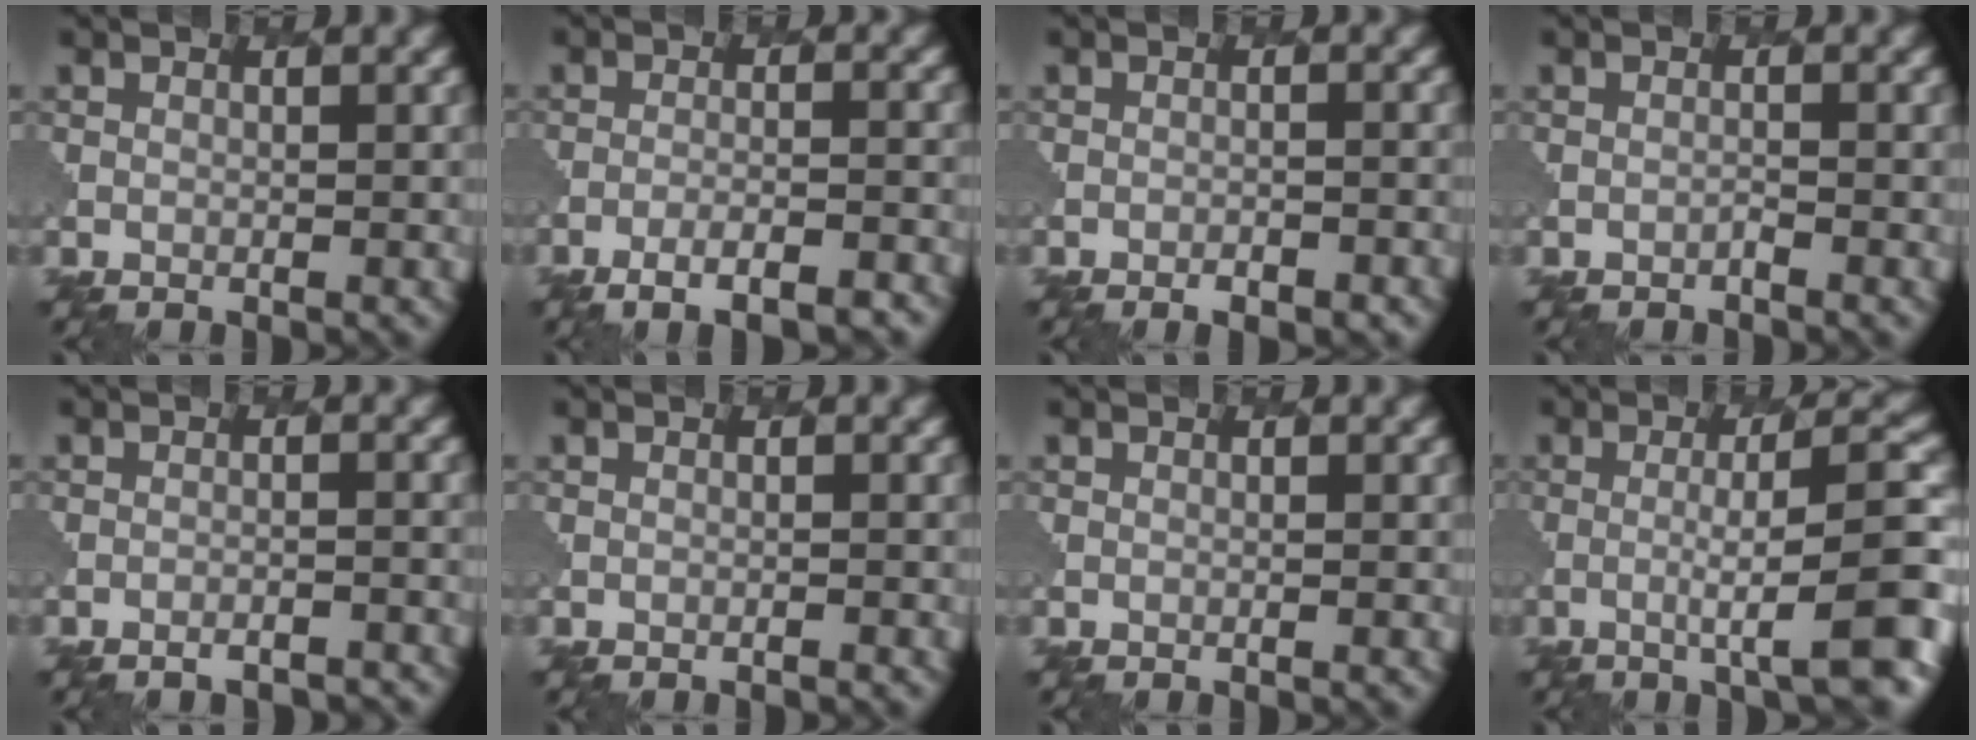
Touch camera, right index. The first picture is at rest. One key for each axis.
{"total": 5.1, "fx": -3.7, "fy": 1.1, "fz": 3.3, "tx": -0.057, "ty": -0.007, "tz": -0.061}
{"total": 2.1, "fx": -1.6, "fy": 0.6, "fz": 1.2, "tx": -0.023, "ty": 0.009, "tz": -0.025}
{"total": 0.0}
{"total": 3.6, "fx": -3.3, "fy": 0.8, "fz": 1.0, "tx": -0.006, "ty": 0.013, "tz": -0.043}
{"total": 0.6, "fx": -0.6, "fy": 0.1, "fz": 0.2, "tx": 0.005, "ty": 0.001, "tz": -0.012}
{"total": 0.0}
{"total": 8.5, "fx": -2.1, "fy": 1.3, "fz": 8.2, "tx": -0.107, "ty": 0.015, "tz": -0.044}